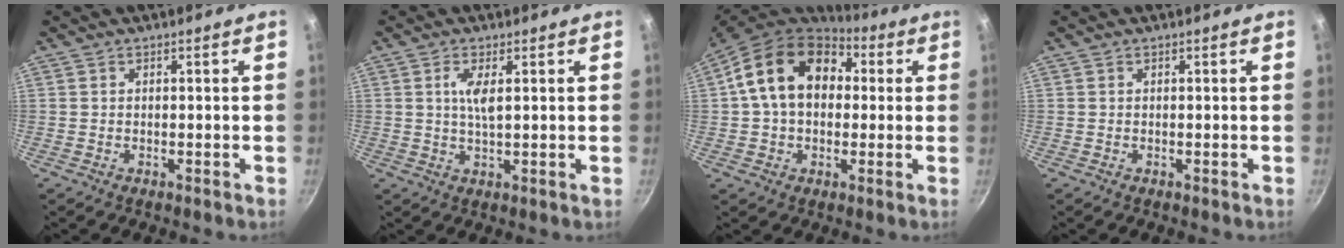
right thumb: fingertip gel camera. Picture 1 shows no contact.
{"total": 4.0, "force": [1.1, 1.0, 3.7], "torque": [-0.073, -0.005, 0.023]}
{"total": 17.2, "force": [3.3, 12.6, 11.3], "torque": [-0.167, 0.029, 0.040]}
{"total": 0.0}